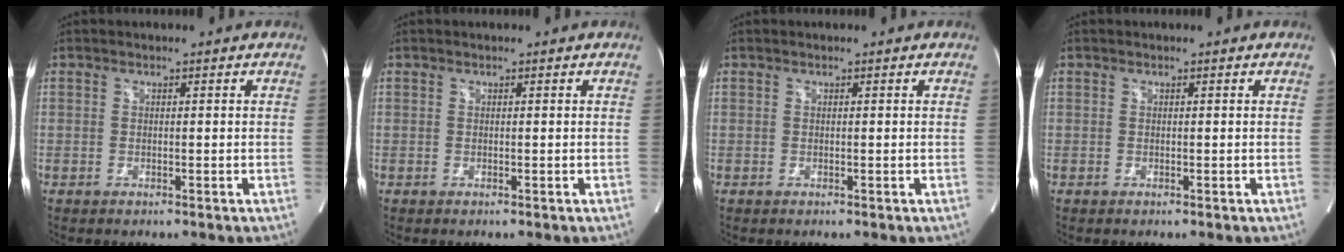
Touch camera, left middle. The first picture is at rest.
{"total": 0.0}
{"total": 0.0}
{"total": 0.0}